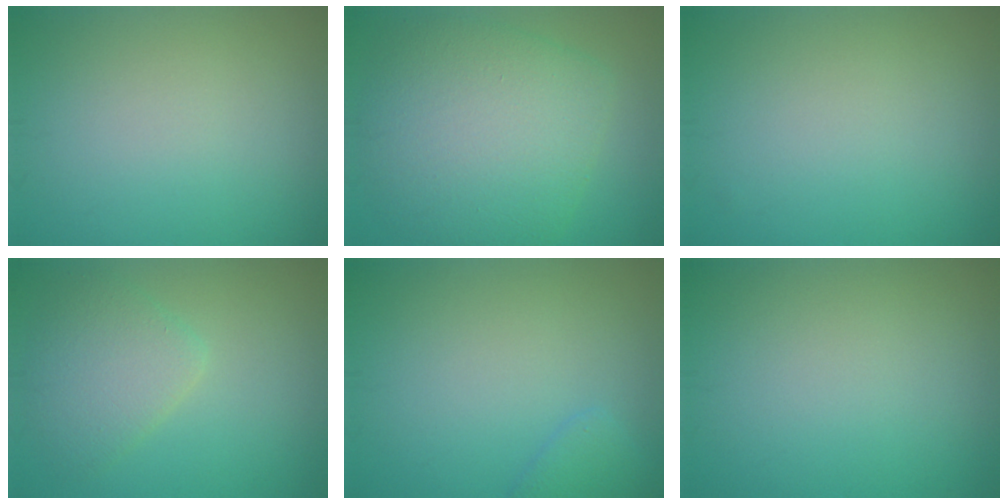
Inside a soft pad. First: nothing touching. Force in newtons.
{"total": 9.3, "press": 9.3, "slide": 0.3}
{"total": 0.0}
{"total": 3.8, "press": 3.8, "slide": 0.2}
{"total": 1.6, "press": 1.6, "slide": 0.2}
{"total": 0.0}